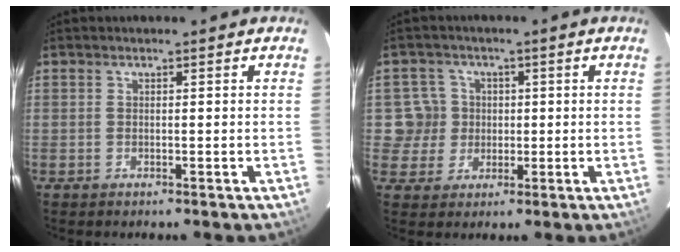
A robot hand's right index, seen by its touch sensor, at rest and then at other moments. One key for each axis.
{"total": 5.6, "fx": 0.2, "fy": 5.5, "fz": 0.3, "tx": 0.000, "ty": 0.014, "tz": 0.003}